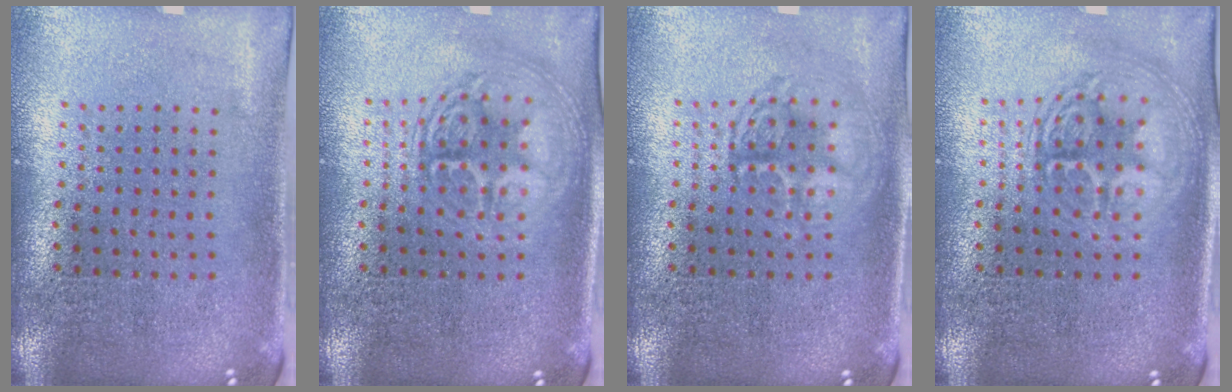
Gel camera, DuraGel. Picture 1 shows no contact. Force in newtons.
{"total": 2.9, "press": 2.8, "slide": 0.4}
{"total": 2.4, "press": 2.3, "slide": 0.3}
{"total": 3.0, "press": 3.0, "slide": 0.4}